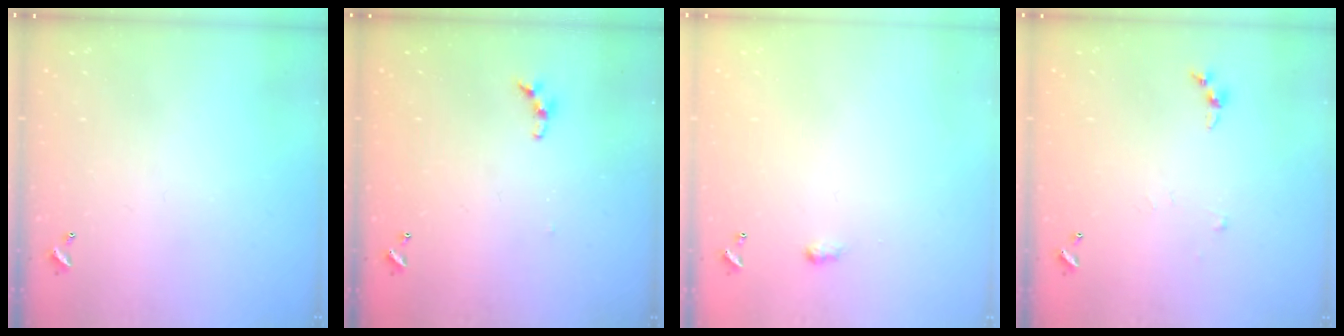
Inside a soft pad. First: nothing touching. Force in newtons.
{"total": 5.1, "press": 5.1, "slide": 0.4}
{"total": 1.6, "press": 1.5, "slide": 0.4}
{"total": 4.6, "press": 4.5, "slide": 0.6}